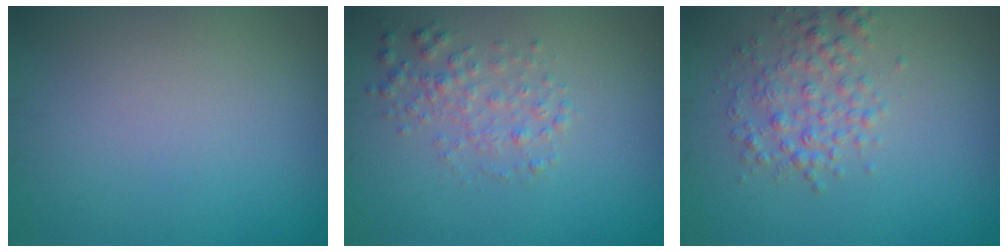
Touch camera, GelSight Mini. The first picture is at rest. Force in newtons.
{"total": 2.1, "press": 2.1, "slide": 0.0}
{"total": 2.8, "press": 2.8, "slide": 0.0}